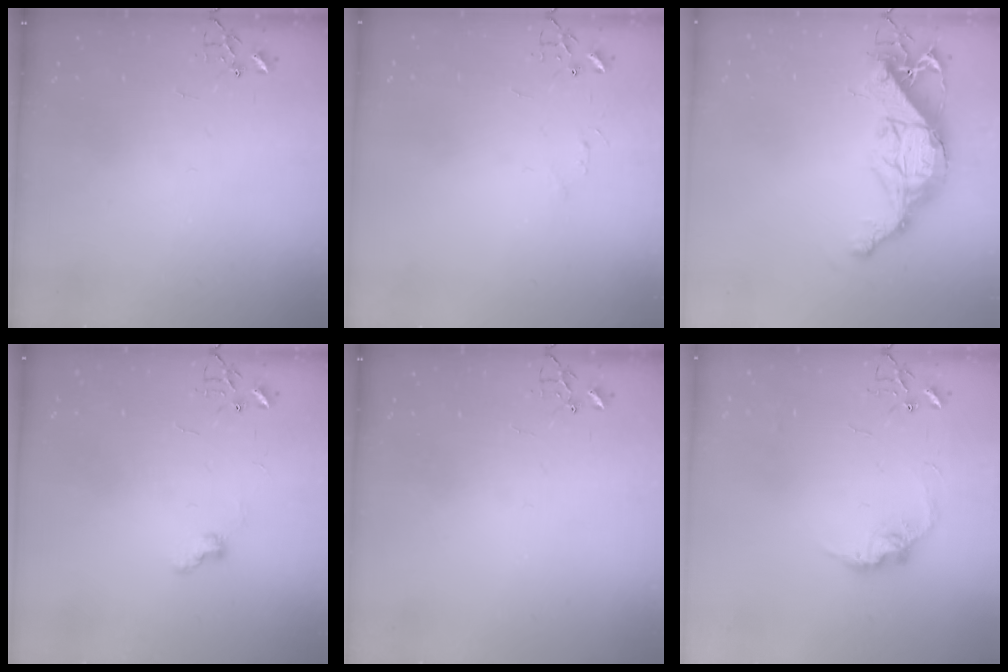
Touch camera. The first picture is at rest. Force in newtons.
{"total": 3.5, "press": 3.4, "slide": 0.4}
{"total": 15.3, "press": 15.3, "slide": 1.0}
{"total": 6.6, "press": 6.6, "slide": 0.7}
{"total": 0.0}
{"total": 10.1, "press": 10.0, "slide": 0.5}